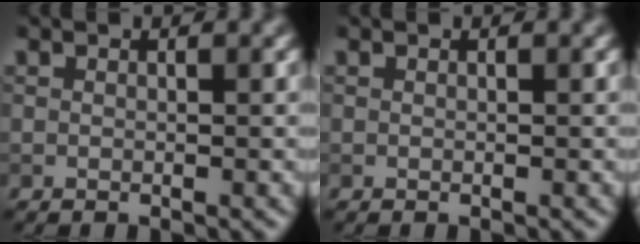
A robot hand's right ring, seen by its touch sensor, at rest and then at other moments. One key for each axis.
{"total": 0.0}